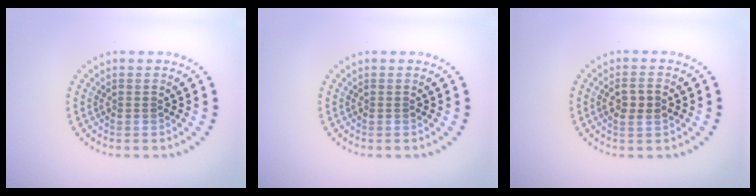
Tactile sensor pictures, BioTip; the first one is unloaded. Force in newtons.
{"total": 0.0}
{"total": 2.1, "press": 2.1, "slide": 0.5}